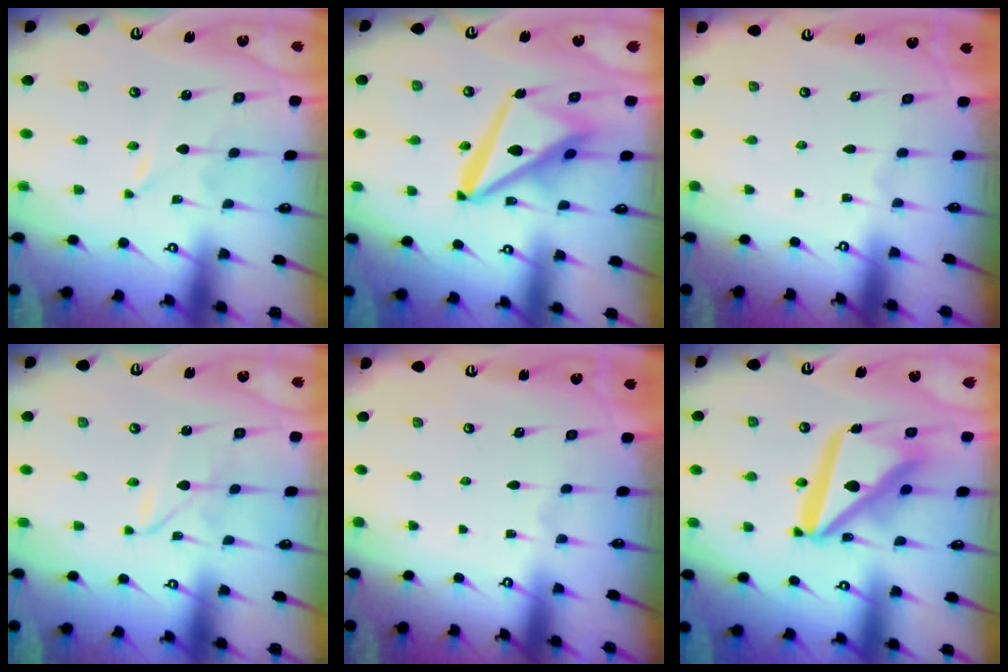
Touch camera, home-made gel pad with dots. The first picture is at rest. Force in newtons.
{"total": 15.4, "press": 15.3, "slide": 1.7}
{"total": 0.0}
{"total": 2.1, "press": 2.1, "slide": 0.2}
{"total": 0.0}
{"total": 18.0, "press": 17.9, "slide": 2.2}